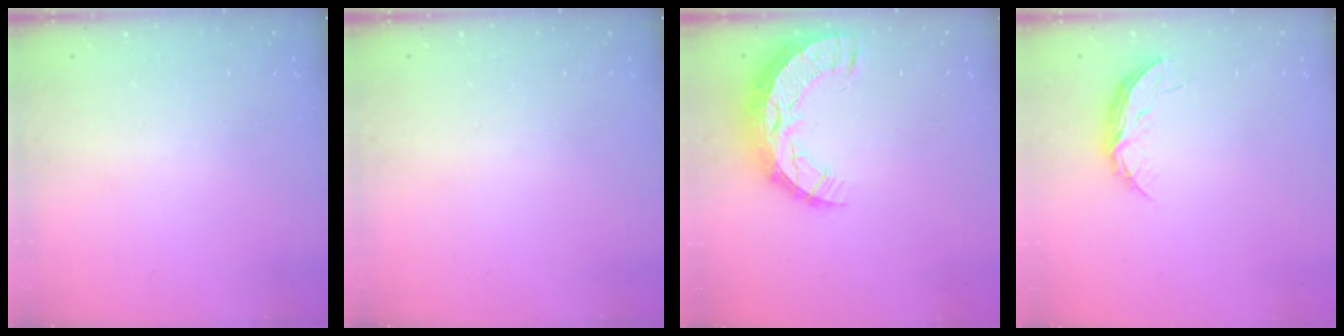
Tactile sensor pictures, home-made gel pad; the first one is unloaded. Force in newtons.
{"total": 0.0}
{"total": 13.0, "press": 13.0, "slide": 0.9}
{"total": 5.5, "press": 5.5, "slide": 0.5}